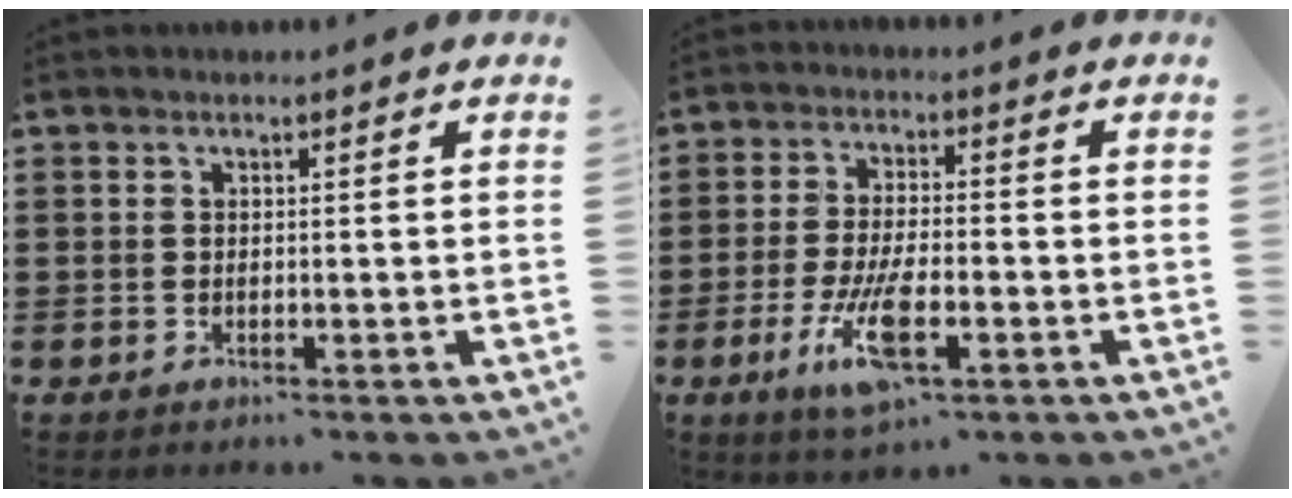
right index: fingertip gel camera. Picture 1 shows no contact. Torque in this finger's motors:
{"motor_torque": [0.93, 1.20, 0.72, 0.20]}